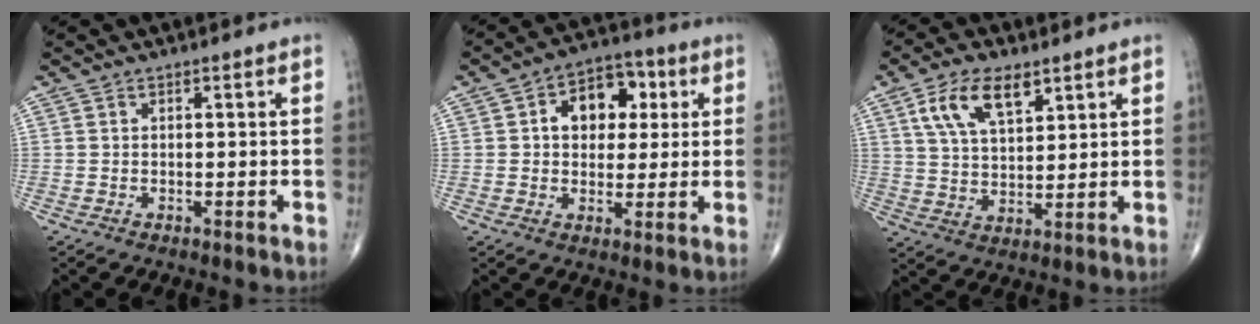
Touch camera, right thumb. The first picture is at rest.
{"total": 11.0, "force": [2.7, 7.7, 7.4], "torque": [-0.064, 0.014, 0.035]}
{"total": 10.4, "force": [5.3, 5.1, 7.3], "torque": [-0.124, -0.017, 0.105]}